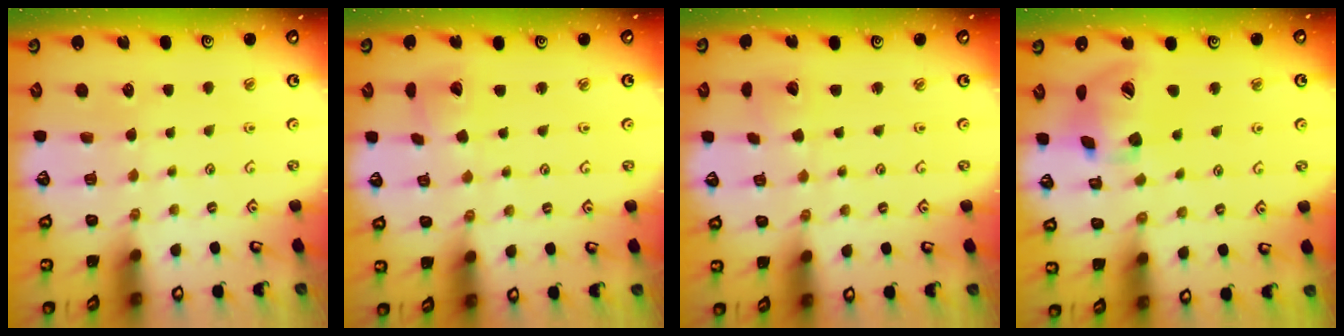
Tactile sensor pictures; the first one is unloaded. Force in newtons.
{"total": 4.0, "press": 3.9, "slide": 0.5}
{"total": 2.6, "press": 2.6, "slide": 0.1}
{"total": 14.6, "press": 14.6, "slide": 0.6}